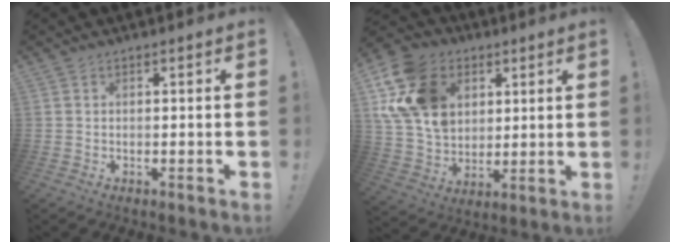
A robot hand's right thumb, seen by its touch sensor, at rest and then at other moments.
{"total": 19.6, "force": [6.3, 14.9, 11.1], "torque": [-0.205, -0.018, 0.127]}